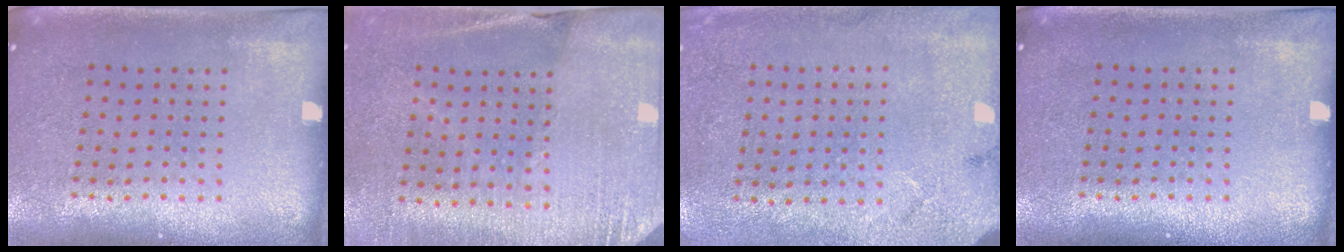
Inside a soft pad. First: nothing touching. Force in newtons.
{"total": 2.7, "press": 2.6, "slide": 0.7}
{"total": 2.7, "press": 2.2, "slide": 1.6}
{"total": 0.0}